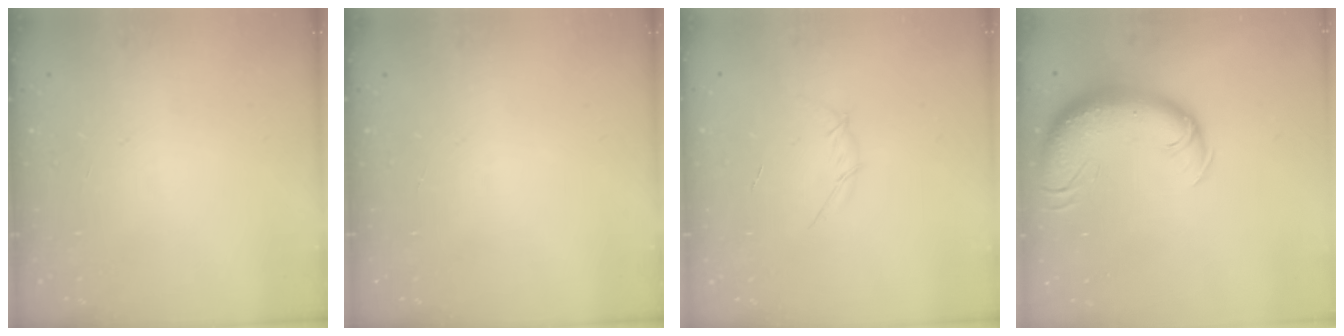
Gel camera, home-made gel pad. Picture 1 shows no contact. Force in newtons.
{"total": 0.0}
{"total": 3.9, "press": 3.8, "slide": 1.0}
{"total": 12.5, "press": 12.1, "slide": 3.1}